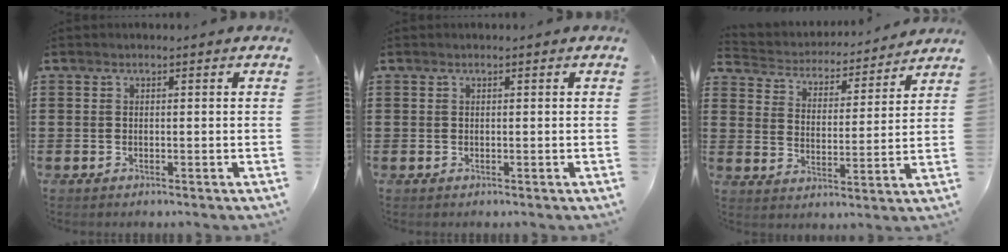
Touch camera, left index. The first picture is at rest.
{"total": 0.0}
{"total": 3.6, "force": [3.5, 0.6, -0.1], "torque": [-0.024, -0.033, 0.053]}